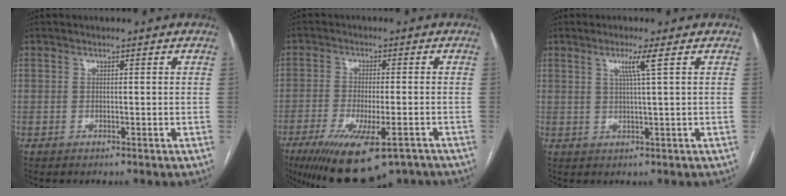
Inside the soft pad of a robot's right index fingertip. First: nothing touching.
{"total": 16.1, "force": [-10.6, 4.4, 11.2], "torque": [-0.180, -0.028, -0.159]}
{"total": 3.3, "force": [1.4, -0.9, 2.9], "torque": [-0.058, -0.002, 0.029]}